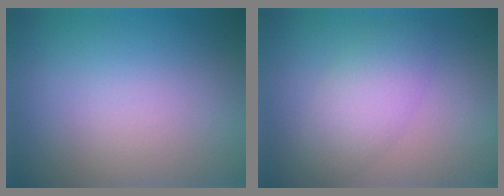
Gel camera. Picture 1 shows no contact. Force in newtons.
{"total": 3.8, "press": 3.8, "slide": 0.0}